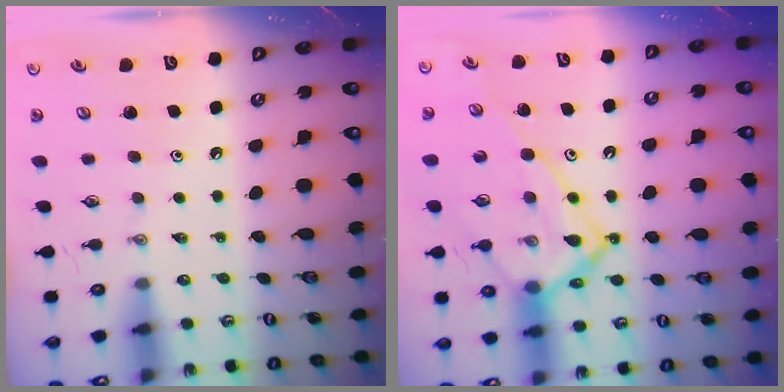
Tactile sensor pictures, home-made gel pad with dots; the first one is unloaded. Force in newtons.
{"total": 20.0, "press": 19.9, "slide": 1.9}